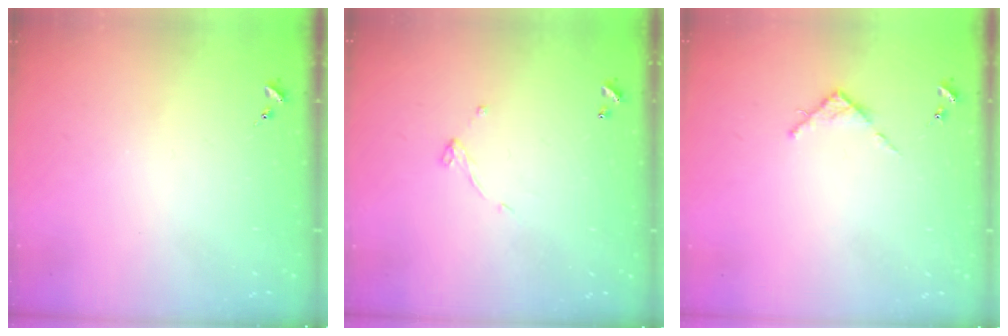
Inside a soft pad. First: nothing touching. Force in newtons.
{"total": 4.4, "press": 4.4, "slide": 0.2}
{"total": 3.7, "press": 3.7, "slide": 0.5}